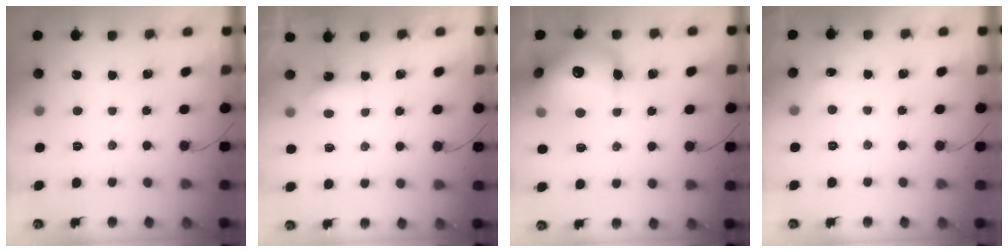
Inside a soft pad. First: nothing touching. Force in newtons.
{"total": 3.6, "press": 3.6, "slide": 0.7}
{"total": 20.7, "press": 20.5, "slide": 3.3}
{"total": 4.7, "press": 4.5, "slide": 1.2}